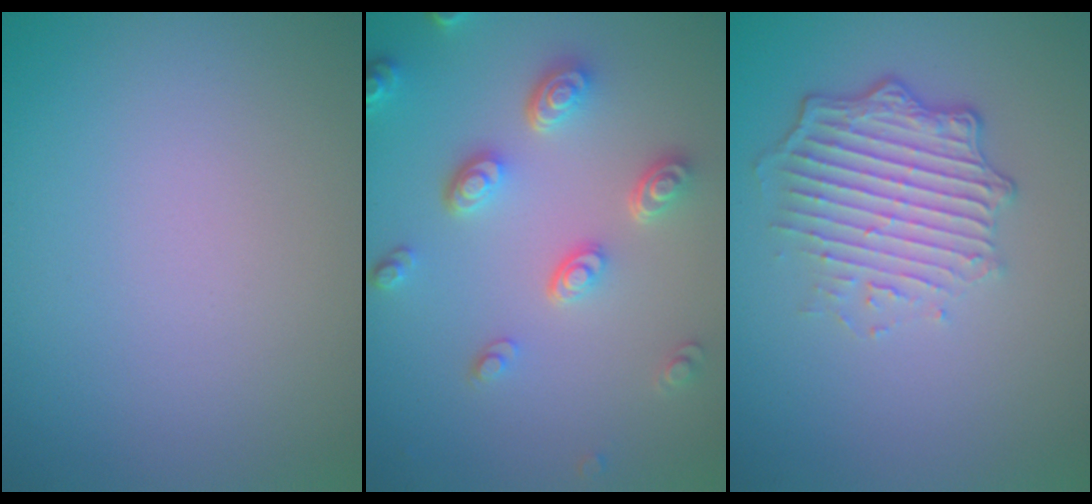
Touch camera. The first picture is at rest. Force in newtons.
{"total": 4.7, "press": 3.6, "slide": 3.0}
{"total": 5.0, "press": 3.5, "slide": 3.5}